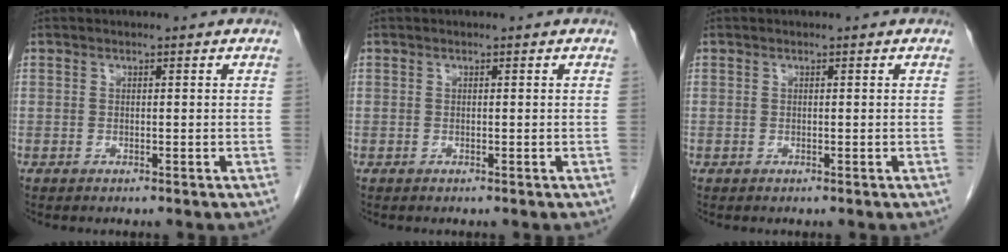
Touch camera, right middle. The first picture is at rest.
{"total": 0.0}
{"total": 0.0}